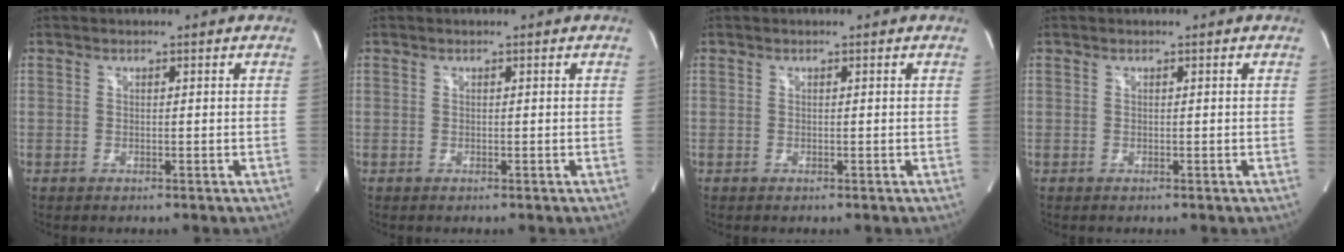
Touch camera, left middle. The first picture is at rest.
{"total": 0.0}
{"total": 0.0}
{"total": 0.0}